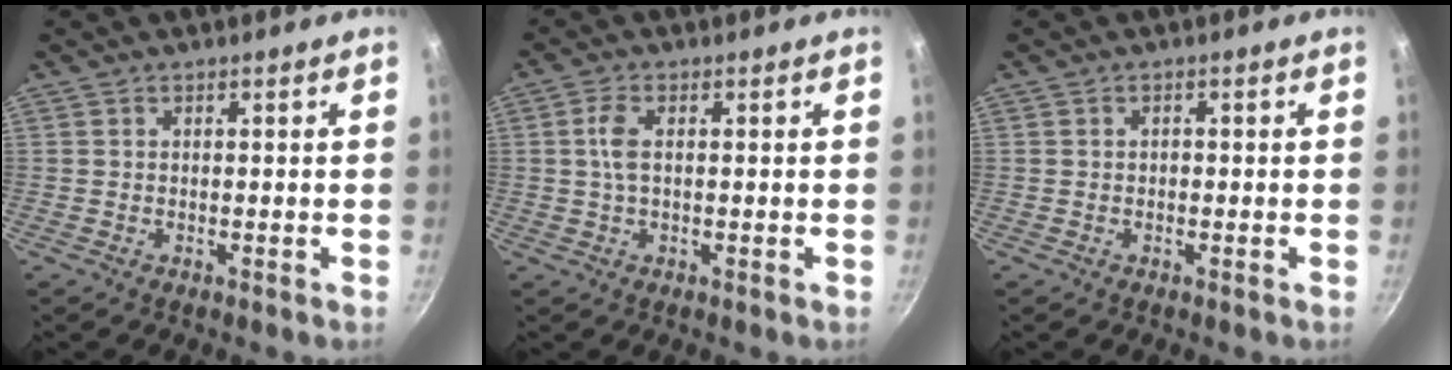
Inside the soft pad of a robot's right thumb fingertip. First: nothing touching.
{"total": 3.5, "force": [0.5, 1.6, 3.1], "torque": [-0.077, 0.003, 0.008]}
{"total": 0.7, "force": [-0.1, 0.6, 0.4], "torque": [-0.001, 0.003, -0.005]}